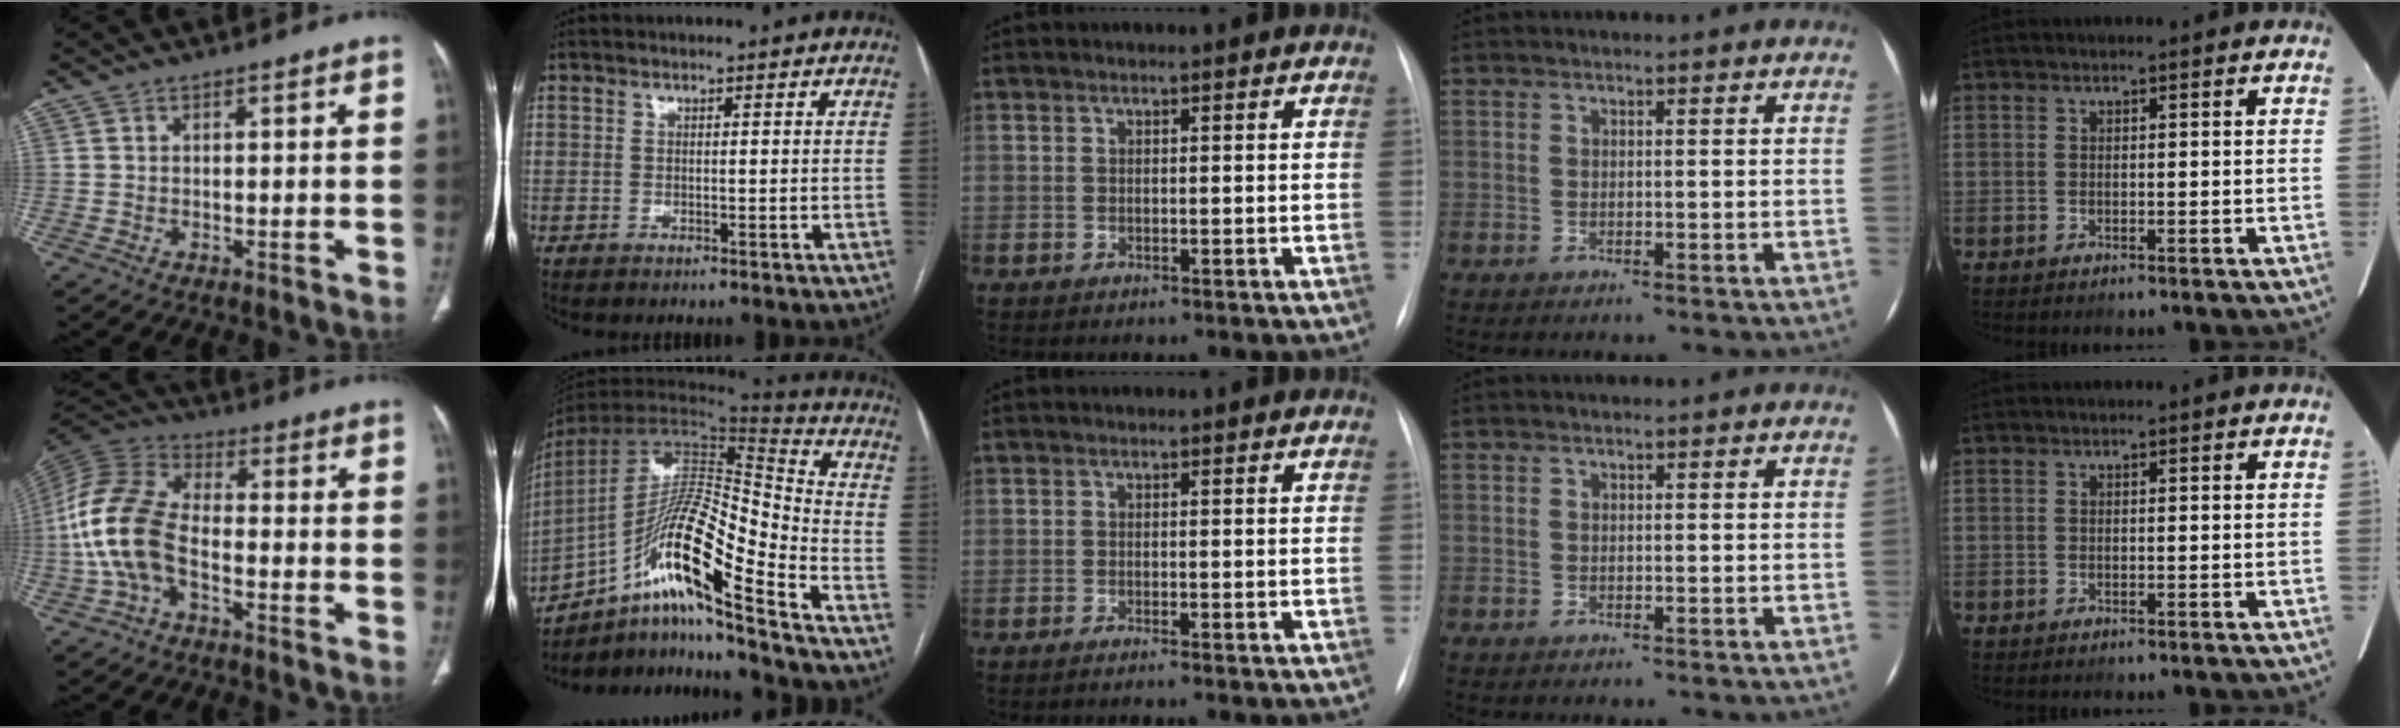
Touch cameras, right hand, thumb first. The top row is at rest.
{"thumb": {"total": 13.8, "force": [-3.5, 7.9, 10.8], "torque": [-0.238, 0.035, -0.074]}, "index": {"total": 19.5, "force": [-11.8, 0.8, 15.5], "torque": [-0.298, 0.003, -0.215]}, "middle": {"total": 1.2, "force": [-0.9, -0.4, 0.7], "torque": [-0.015, -0.002, -0.014]}}